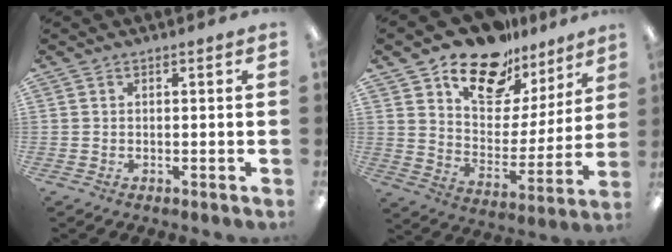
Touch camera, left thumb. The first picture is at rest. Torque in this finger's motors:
{"motor_torque": [0.49, 0.47, 1.14, -1.63, 0.08]}